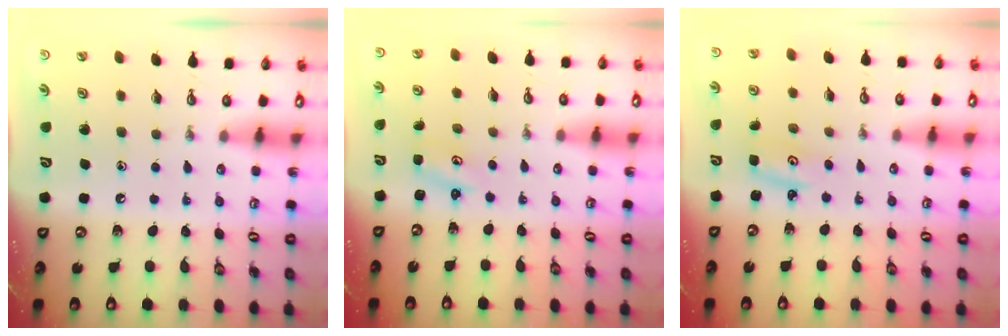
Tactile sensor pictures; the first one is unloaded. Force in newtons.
{"total": 1.7, "press": 1.7, "slide": 0.3}
{"total": 3.2, "press": 3.2, "slide": 0.3}